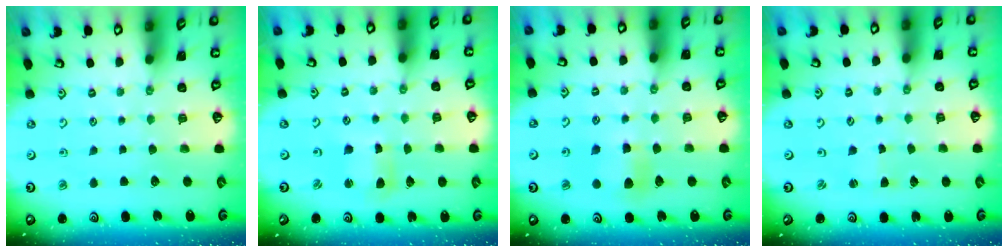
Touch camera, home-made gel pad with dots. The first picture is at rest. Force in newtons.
{"total": 3.4, "press": 3.3, "slide": 0.4}
{"total": 7.3, "press": 7.3, "slide": 0.6}
{"total": 1.0, "press": 1.0, "slide": 0.2}